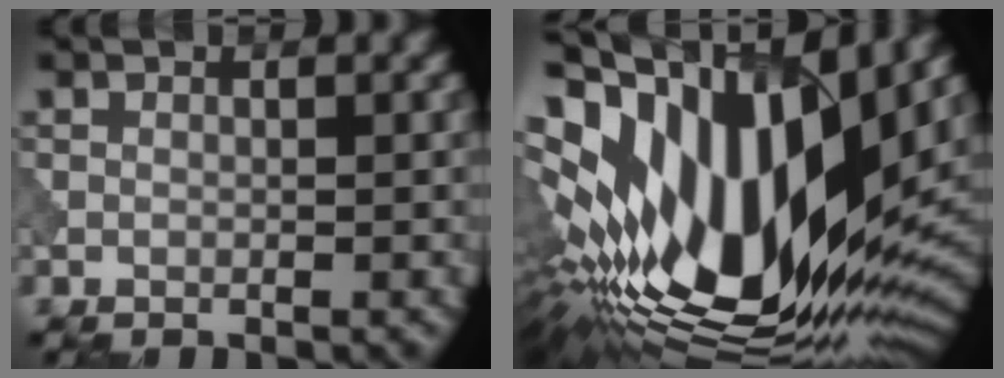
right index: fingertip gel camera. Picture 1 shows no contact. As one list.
[{"total": 19.3, "force": [1.5, 8.2, 17.3], "torque": [-0.321, 0.000, 0.010]}]